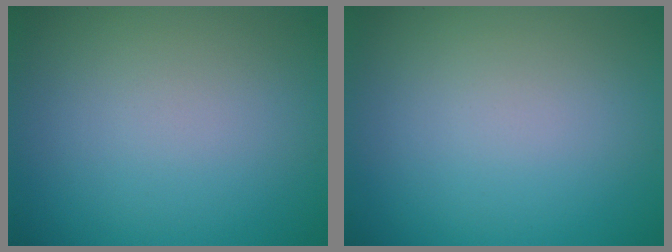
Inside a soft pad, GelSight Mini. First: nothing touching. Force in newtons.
{"total": 0.0}